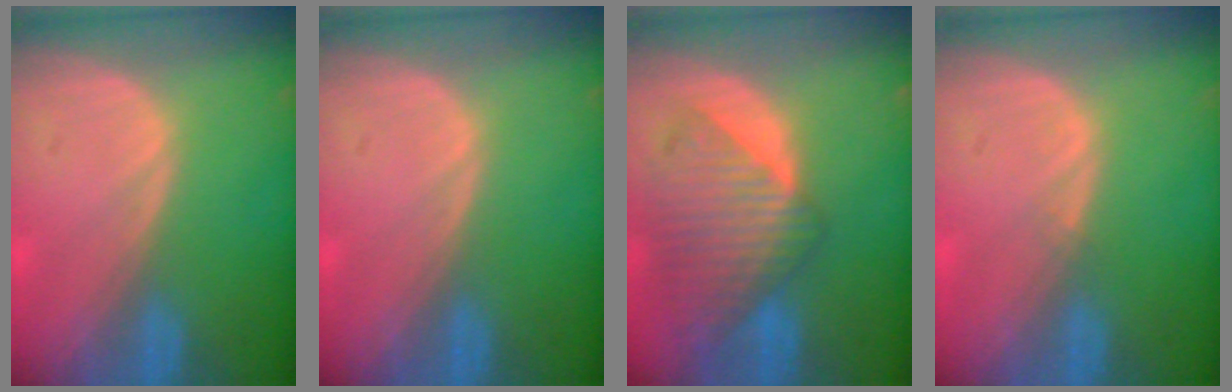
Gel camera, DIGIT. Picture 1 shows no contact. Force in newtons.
{"total": 0.0}
{"total": 9.6, "press": 8.5, "slide": 4.5}
{"total": 0.5, "press": 0.5, "slide": 0.1}